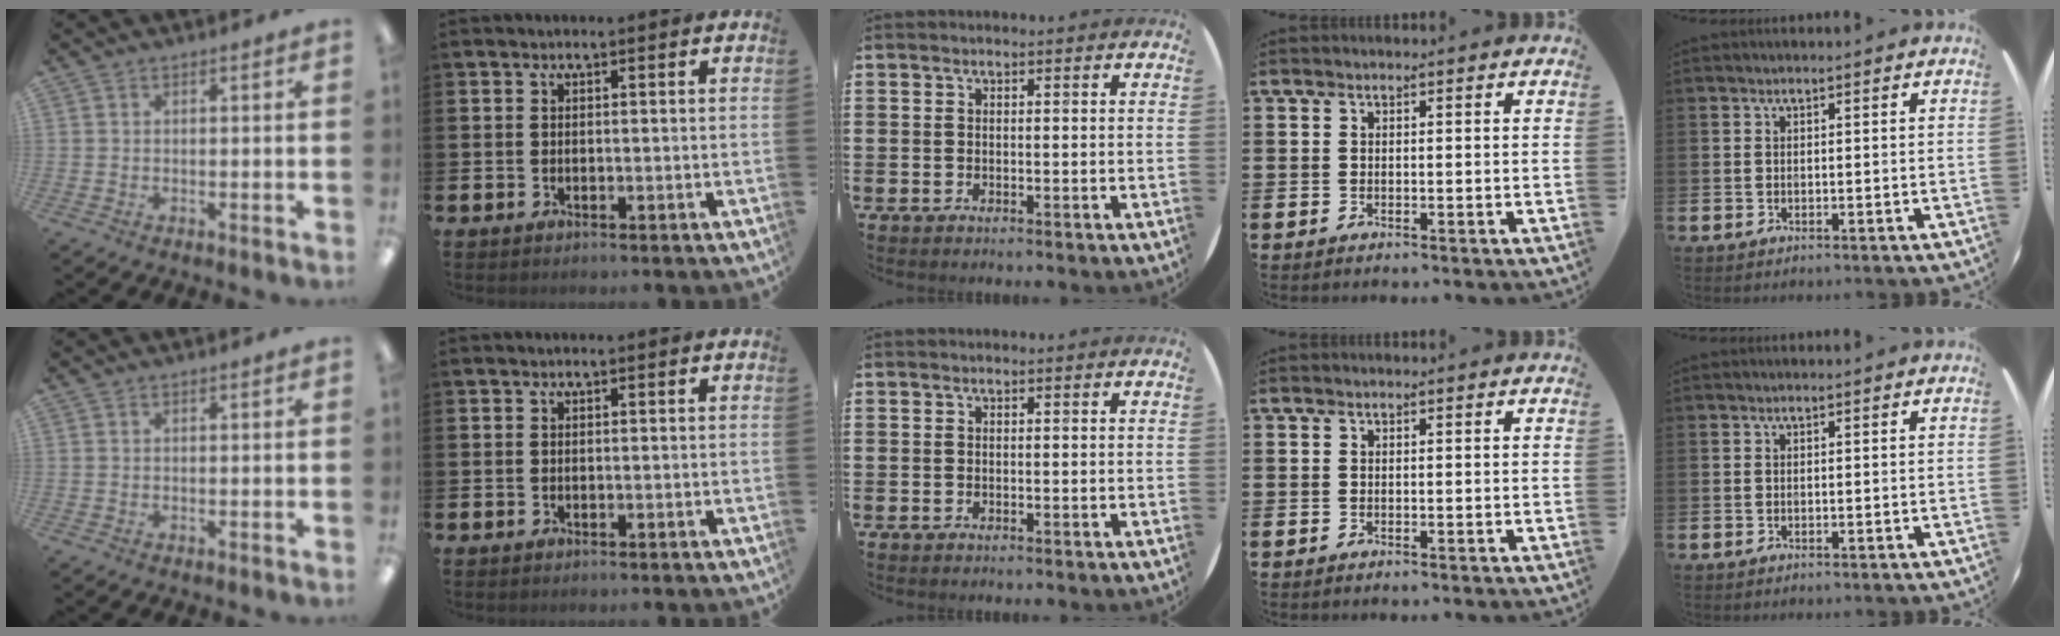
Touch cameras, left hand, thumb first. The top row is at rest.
{}